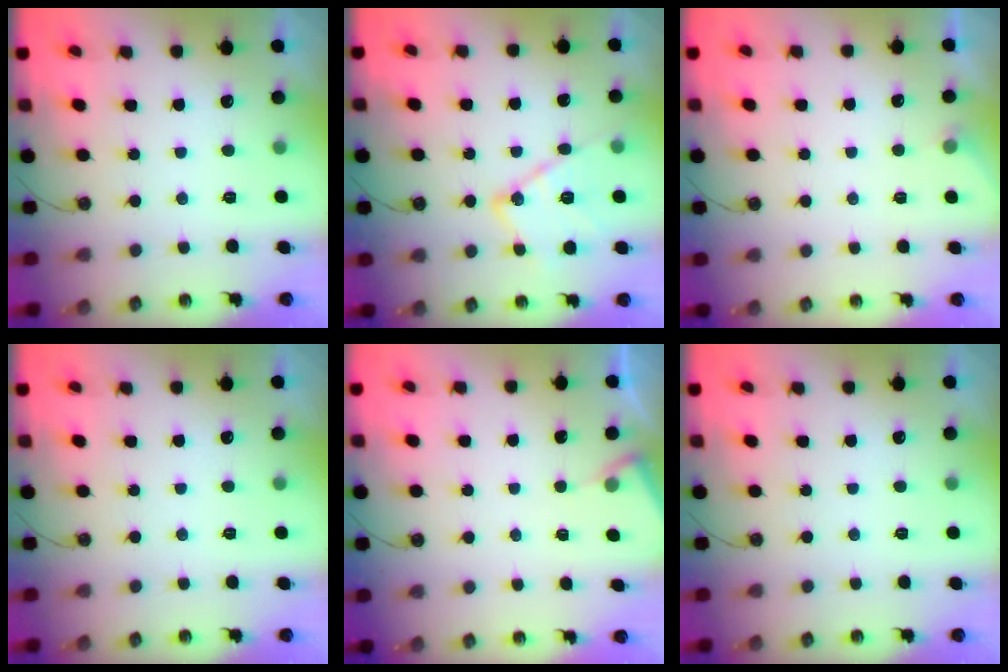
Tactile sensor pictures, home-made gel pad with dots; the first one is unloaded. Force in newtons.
{"total": 15.4, "press": 15.4, "slide": 1.1}
{"total": 2.6, "press": 2.5, "slide": 0.5}
{"total": 0.0}
{"total": 4.0, "press": 4.0, "slide": 0.4}
{"total": 0.0}